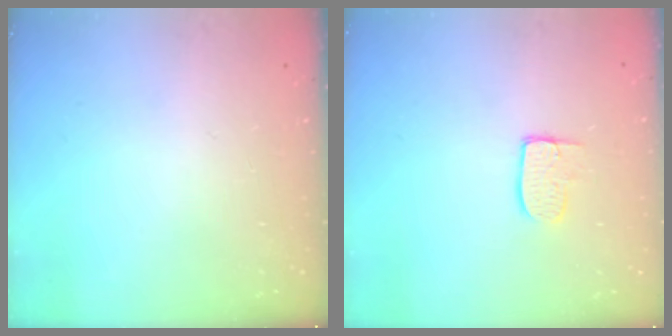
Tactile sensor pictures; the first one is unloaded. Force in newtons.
{"total": 6.7, "press": 6.7, "slide": 0.4}